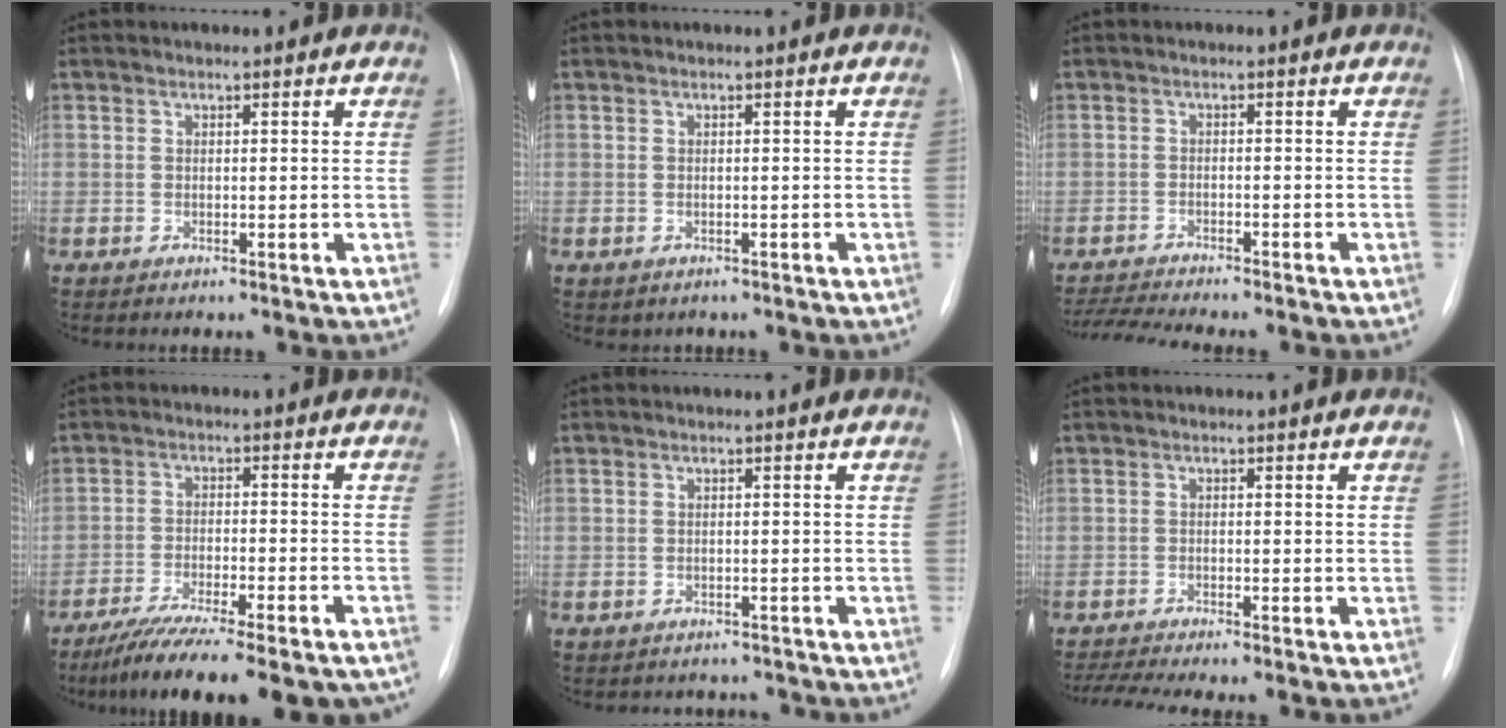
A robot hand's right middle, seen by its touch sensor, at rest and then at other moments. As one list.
[{"total": 1.0, "force": [-0.5, 0.9, 0.2], "torque": [-0.006, 0.003, -0.002]}, {"total": 7.5, "force": [-6.9, -0.4, 2.9], "torque": [-0.043, -0.012, -0.109]}, {"total": 17.2, "force": [-14.3, 2.6, 9.1], "torque": [-0.112, -0.014, -0.209]}, {"total": 4.1, "force": [-3.5, 2.0, -0.3], "torque": [0.003, 0.015, -0.044]}, {"total": 6.8, "force": [-6.0, -0.6, 3.2], "torque": [-0.048, -0.010, -0.096]}]